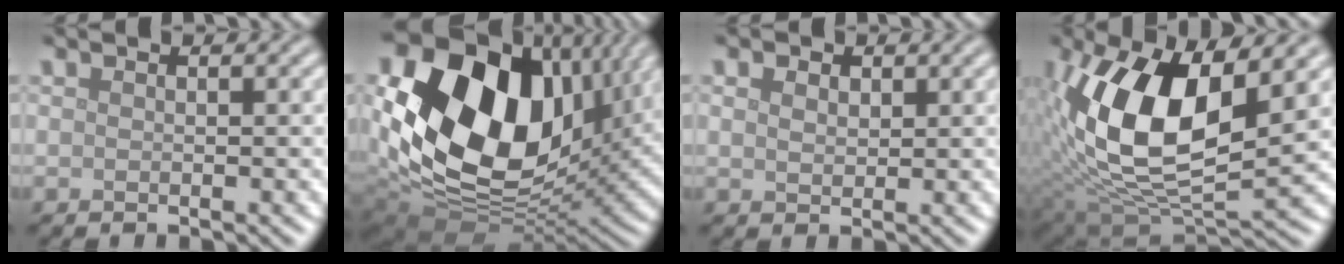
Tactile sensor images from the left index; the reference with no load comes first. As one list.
[{"total": 20.2, "force": [6.2, 13.0, 14.1], "torque": [-0.294, 0.001, 0.119]}, {"total": 1.7, "force": [1.0, 1.1, 0.7], "torque": [-0.013, 0.009, 0.005]}, {"total": 12.7, "force": [2.5, 5.9, 10.9], "torque": [-0.211, -0.004, 0.040]}]